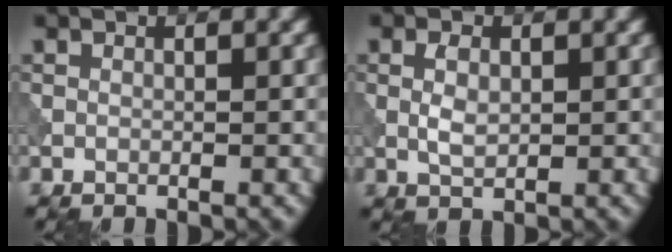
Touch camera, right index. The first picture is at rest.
{"total": 2.2, "force": [0.2, 1.3, 1.8], "torque": [-0.040, 0.001, 0.006]}